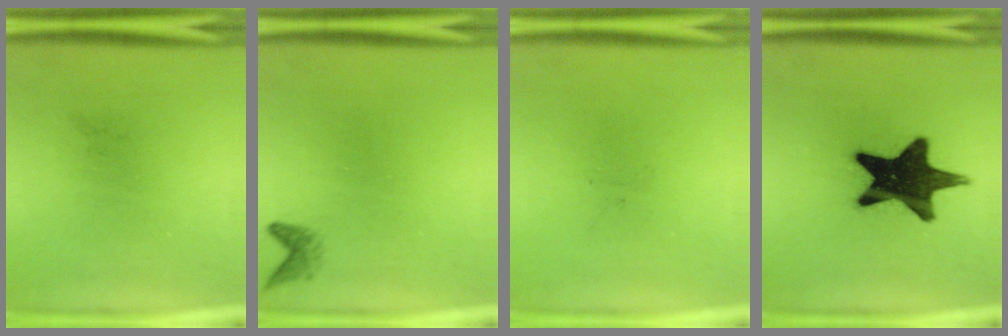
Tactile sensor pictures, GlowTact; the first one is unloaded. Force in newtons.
{"total": 1.3}
{"total": 0.0}
{"total": 18.2}